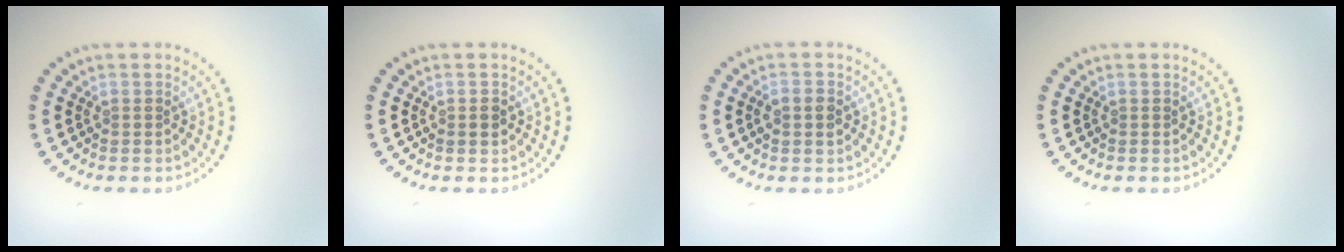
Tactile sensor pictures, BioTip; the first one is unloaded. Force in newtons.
{"total": 1.2, "press": 1.2, "slide": 0.1}
{"total": 1.5, "press": 1.5, "slide": 0.1}
{"total": 0.0}